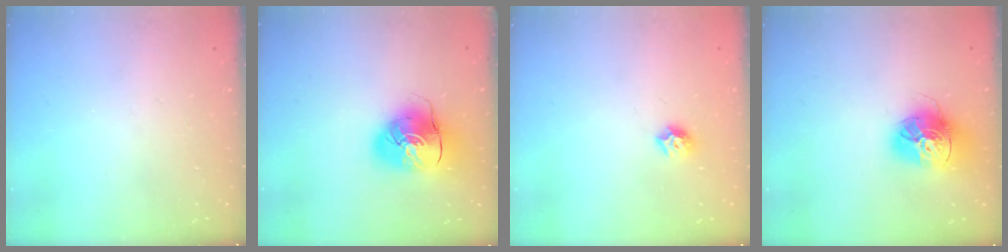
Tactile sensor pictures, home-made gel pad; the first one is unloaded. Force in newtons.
{"total": 11.4, "press": 11.3, "slide": 1.8}
{"total": 6.4, "press": 6.4, "slide": 0.8}
{"total": 16.8, "press": 16.7, "slide": 1.5}